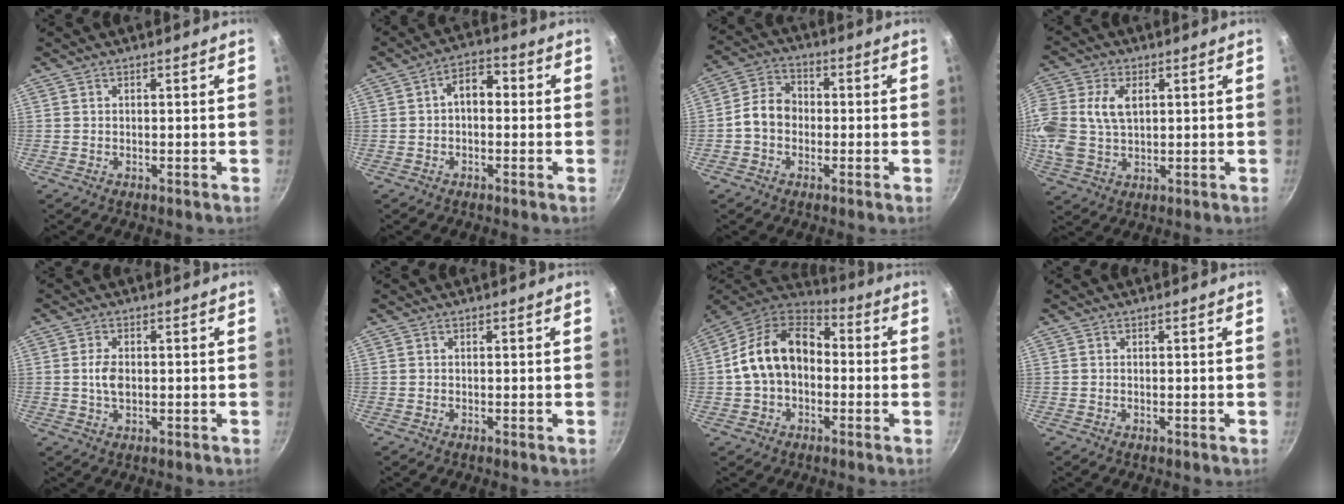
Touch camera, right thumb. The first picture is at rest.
{"total": 5.7, "force": [0.1, 3.8, 4.3], "torque": [-0.041, 0.019, -0.009]}
{"total": 7.0, "force": [-1.0, 5.6, 4.0], "torque": [-0.047, 0.025, -0.034]}
{"total": 13.8, "force": [2.7, 9.7, 9.5], "torque": [-0.218, 0.015, 0.050]}
{"total": 3.7, "force": [0.0, 2.3, 2.9], "torque": [-0.049, 0.003, -0.002]}
{"total": 0.0}
{"total": 15.7, "force": [-0.3, 11.2, 11.0], "torque": [-0.164, 0.045, -0.022]}
{"total": 0.0}